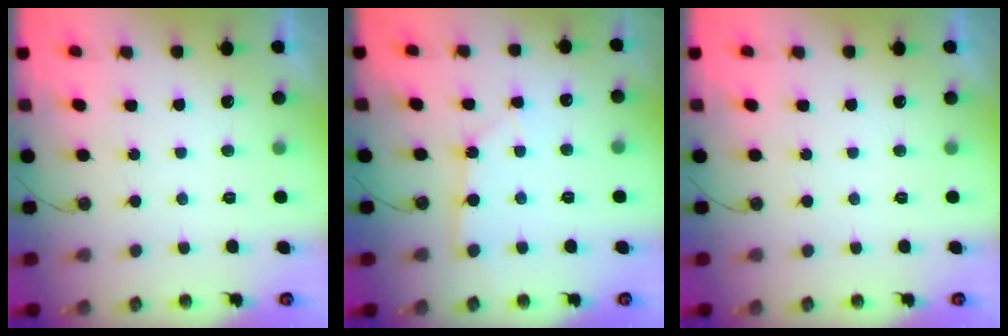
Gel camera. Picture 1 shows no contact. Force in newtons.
{"total": 2.6, "press": 2.6, "slide": 0.2}
{"total": 0.0}